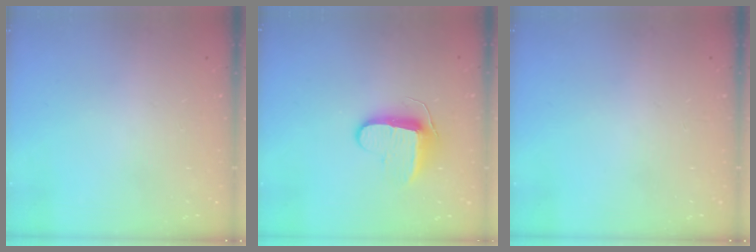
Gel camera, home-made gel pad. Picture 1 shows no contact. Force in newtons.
{"total": 9.5, "press": 9.5, "slide": 0.6}
{"total": 0.0}